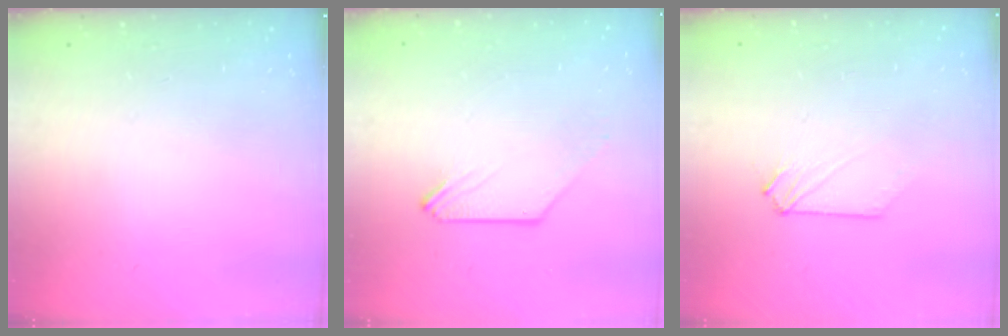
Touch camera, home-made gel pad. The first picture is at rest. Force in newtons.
{"total": 0.0}
{"total": 0.8, "press": 0.8, "slide": 0.2}